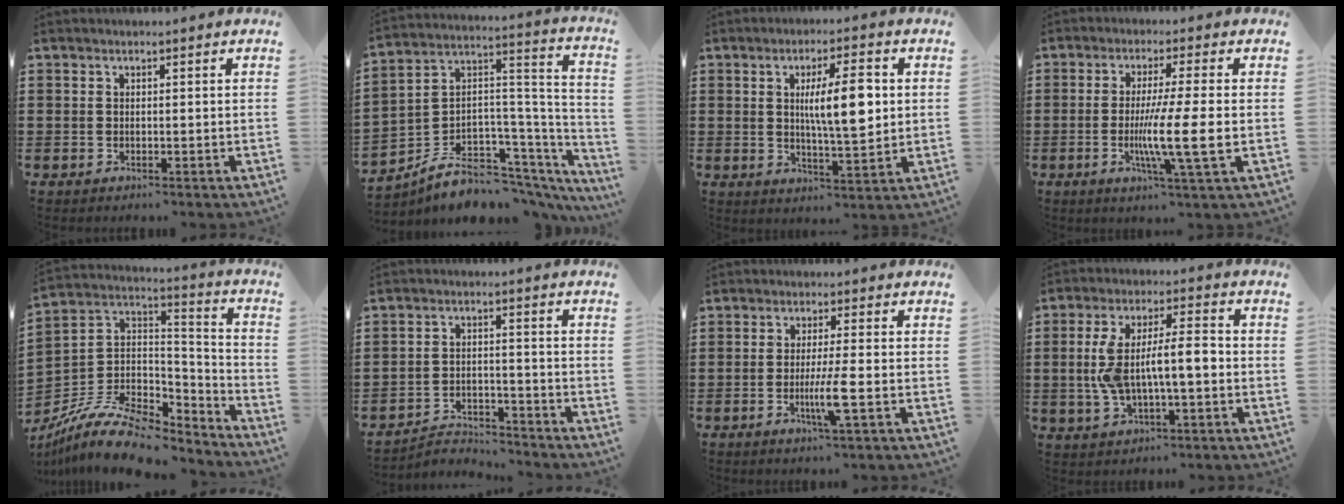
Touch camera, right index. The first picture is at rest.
{"total": 7.8, "force": [-3.9, 5.6, 3.7], "torque": [-0.076, -0.001, -0.065]}
{"total": 9.1, "force": [1.6, 2.3, 8.6], "torque": [-0.140, -0.004, 0.020]}
{"total": 9.4, "force": [-1.4, -0.2, 9.3], "torque": [-0.166, -0.017, -0.027]}
{"total": 11.8, "force": [-8.5, 5.7, 5.9], "torque": [-0.122, 0.021, -0.156]}
{"total": 3.6, "force": [-3.4, 0.9, 0.4], "torque": [-0.012, 0.008, -0.072]}
{"total": 4.1, "force": [-1.1, 0.2, 3.9], "torque": [-0.074, -0.008, -0.023]}
{"total": 9.7, "force": [-0.6, 3.3, 9.1], "torque": [-0.190, 0.003, -0.018]}